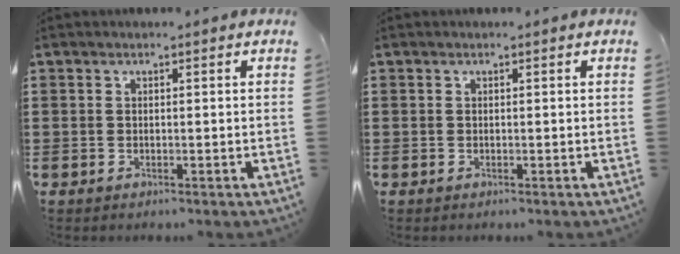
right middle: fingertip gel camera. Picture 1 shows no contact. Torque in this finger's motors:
{"motor_torque": [0.00, 0.00, 0.00, -0.01]}